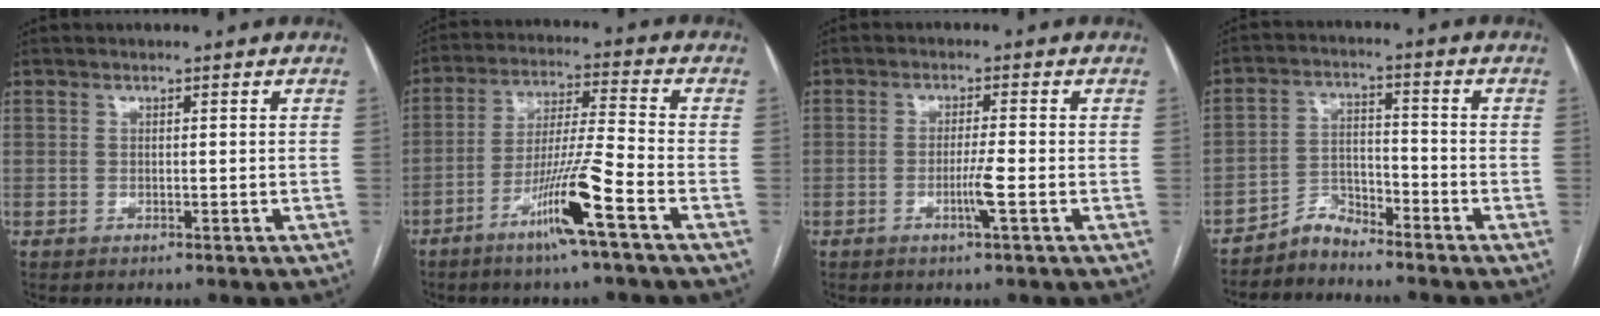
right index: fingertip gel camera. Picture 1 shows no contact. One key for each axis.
{"total": 10.9, "fx": -5.7, "fy": -1.2, "fz": 9.1, "tx": -0.172, "ty": -0.010, "tz": -0.110}
{"total": 3.4, "fx": -1.2, "fy": -0.5, "fz": 3.2, "tx": -0.060, "ty": -0.005, "tz": -0.023}
{"total": 4.3, "fx": -4.2, "fy": 1.2, "fz": 0.1, "tx": 0.002, "ty": 0.002, "tz": -0.077}